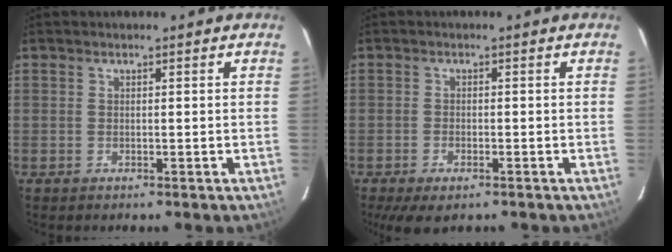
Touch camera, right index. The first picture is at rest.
{"total": 5.5, "force": [-3.6, 2.2, 3.6], "torque": [-0.064, -0.010, -0.058]}